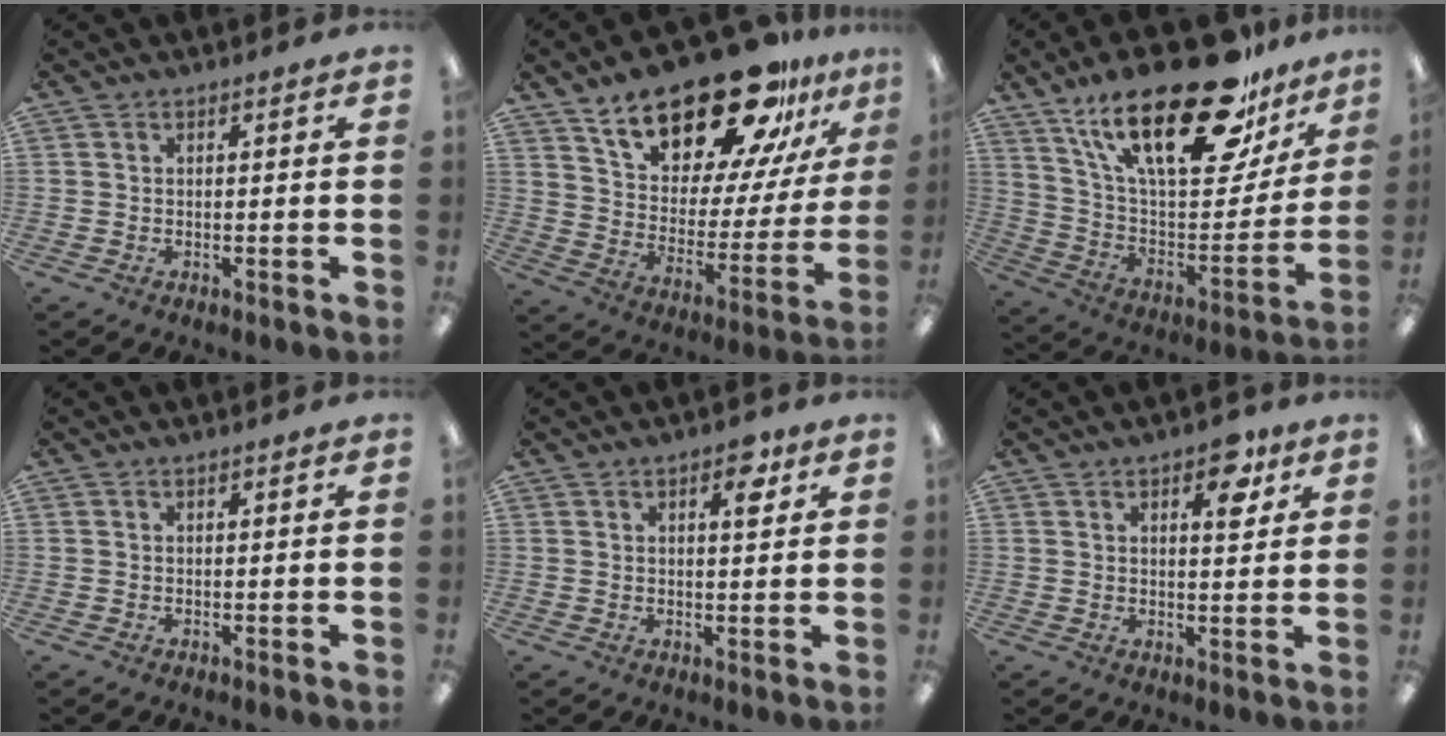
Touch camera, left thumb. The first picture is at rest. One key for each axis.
{"total": 23.8, "fx": 18.0, "fy": 8.9, "fz": 12.7, "tx": -0.202, "ty": -0.122, "tz": 0.310}
{"total": 28.7, "fx": 18.8, "fy": 11.1, "fz": 18.7, "tx": -0.287, "ty": -0.112, "tz": 0.320}
{"total": 0.0}
{"total": 5.2, "fx": 2.9, "fy": 2.3, "fz": 3.7, "tx": -0.039, "ty": -0.009, "tz": 0.041}
{"total": 7.3, "fx": 4.1, "fy": 3.5, "fz": 4.9, "tx": -0.051, "ty": -0.016, "tz": 0.062}